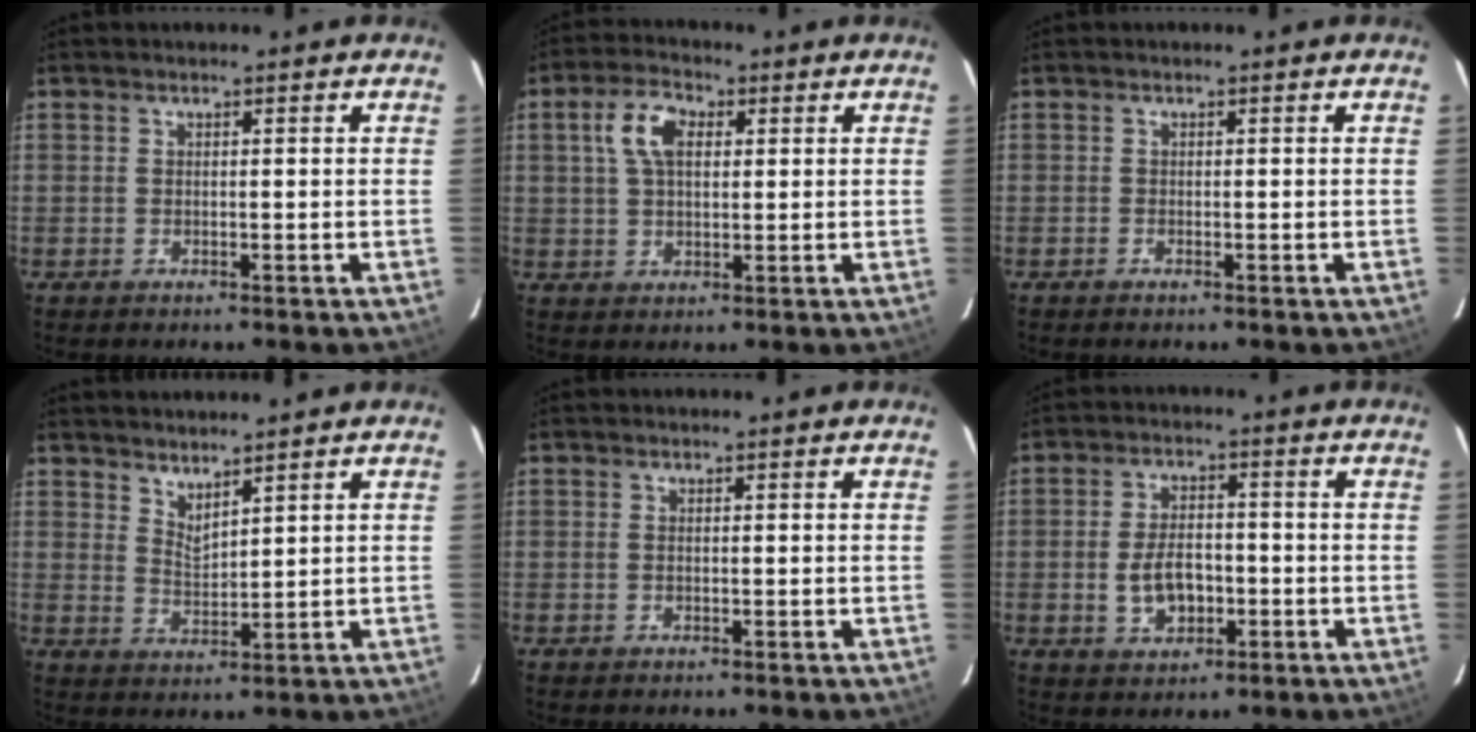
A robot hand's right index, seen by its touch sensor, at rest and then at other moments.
{"total": 6.7, "force": [2.0, 3.8, 5.2], "torque": [-0.101, 0.020, 0.038]}
{"total": 0.0}
{"total": 3.7, "force": [3.4, 0.7, 1.5], "torque": [-0.025, -0.007, 0.059]}
{"total": 0.0}
{"total": 7.3, "force": [-1.8, 4.4, 5.5], "torque": [-0.109, 0.008, -0.022]}